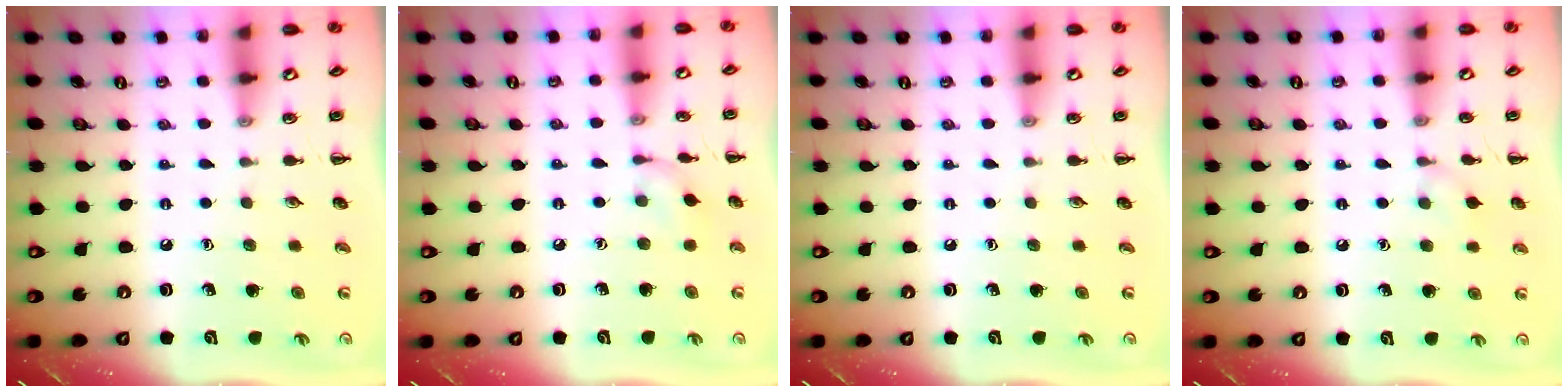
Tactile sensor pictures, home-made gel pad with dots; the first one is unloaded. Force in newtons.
{"total": 5.9, "press": 5.8, "slide": 1.2}
{"total": 0.0}
{"total": 5.8, "press": 5.5, "slide": 2.1}